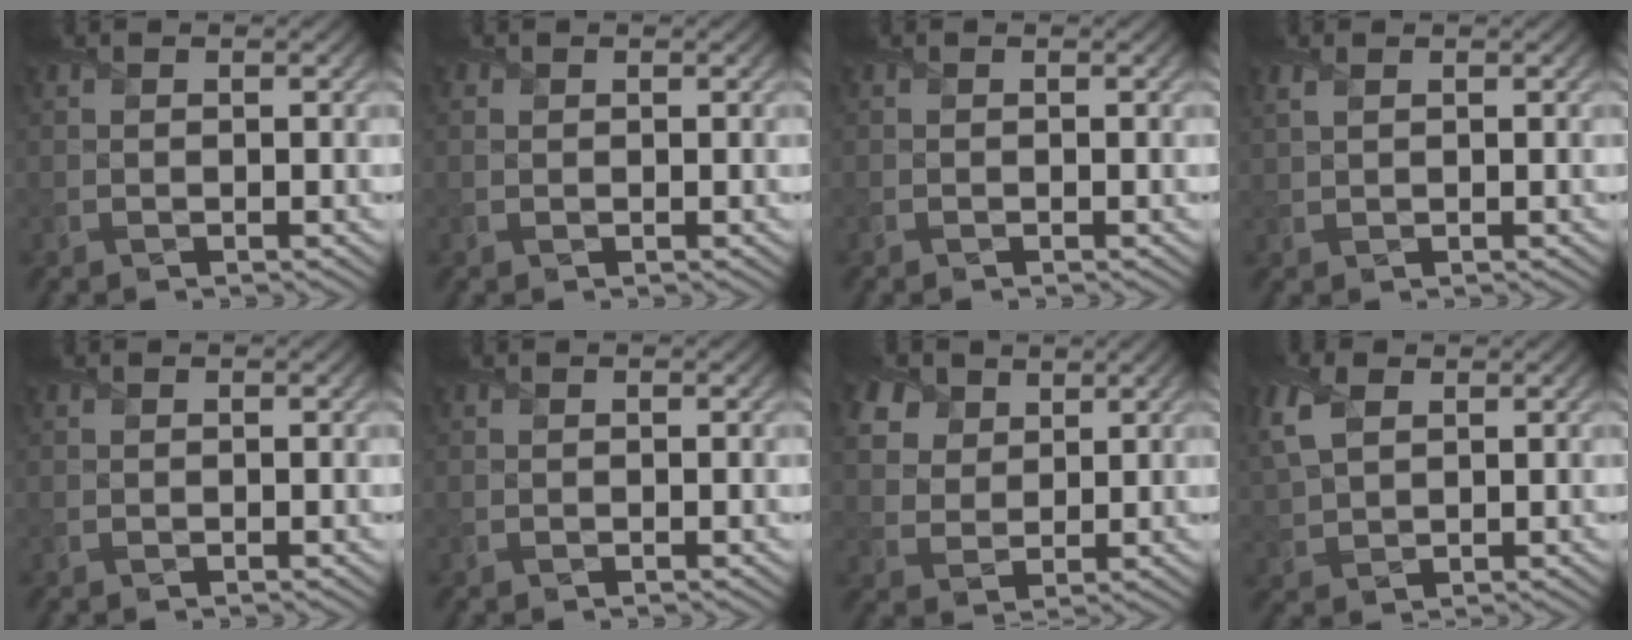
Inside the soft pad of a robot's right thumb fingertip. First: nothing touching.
{"total": 0.9, "force": [0.5, 0.6, 0.5], "torque": [-0.014, 0.002, 0.011]}
{"total": 0.0}
{"total": 2.0, "force": [1.2, 0.9, 1.3], "torque": [-0.042, 0.005, 0.028]}
{"total": 0.5, "force": [0.4, 0.2, 0.3], "torque": [-0.010, 0.003, 0.007]}
{"total": 0.0}
{"total": 6.8, "force": [4.3, 4.4, 2.9], "torque": [-0.105, 0.003, 0.086]}
{"total": 7.6, "force": [3.4, 4.4, 5.2], "torque": [-0.169, 0.018, 0.071]}